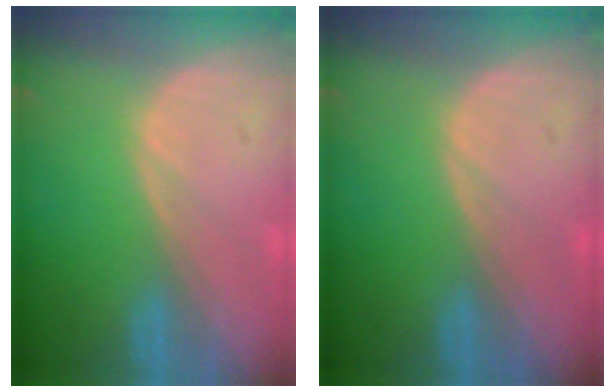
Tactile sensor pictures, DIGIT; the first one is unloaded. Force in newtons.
{"total": 0.0}